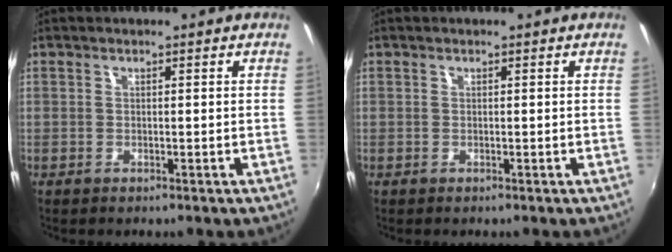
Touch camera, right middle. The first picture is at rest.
{"total": 0.0}